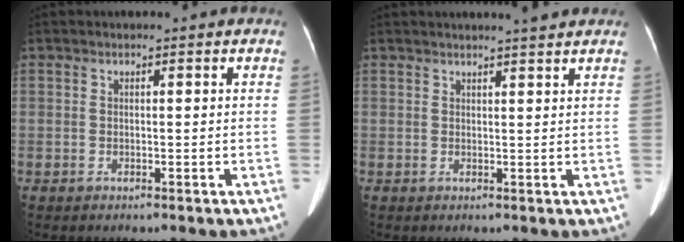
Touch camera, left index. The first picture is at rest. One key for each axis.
{"total": 3.7, "fx": 3.3, "fy": -0.4, "fz": 1.6, "tx": -0.022, "ty": 0.005, "tz": 0.038}